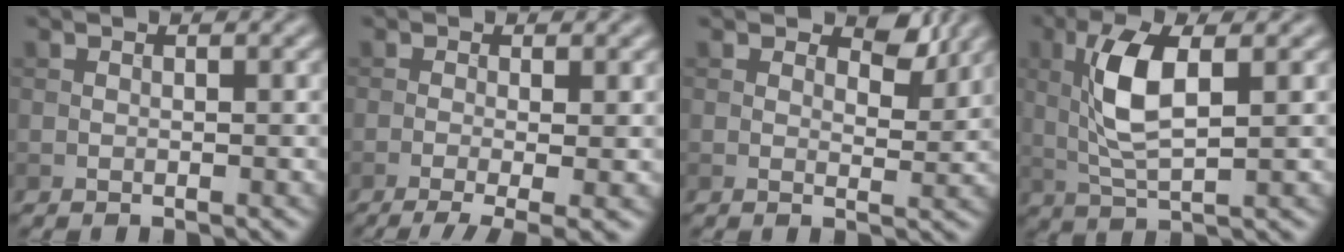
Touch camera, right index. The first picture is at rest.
{"total": 5.1, "force": [-2.3, 1.4, 4.3], "torque": [-0.070, -0.007, -0.039]}
{"total": 2.8, "force": [1.7, 1.4, 1.8], "torque": [-0.025, -0.007, 0.023]}
{"total": 6.0, "force": [1.1, 2.0, 5.5], "torque": [-0.117, 0.008, 0.022]}